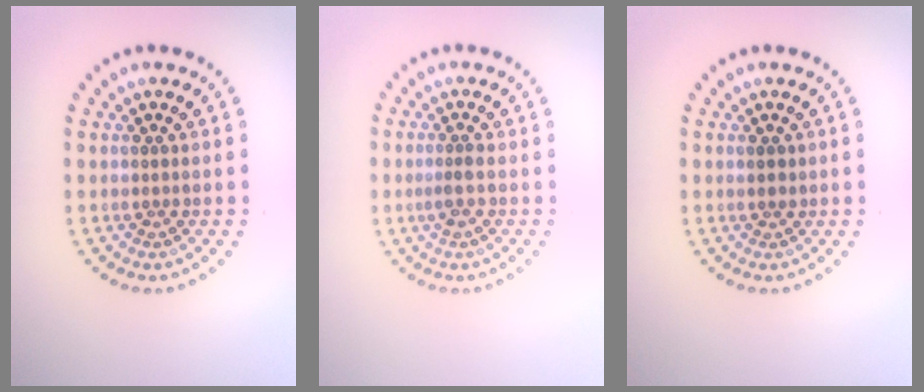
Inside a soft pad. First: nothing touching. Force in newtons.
{"total": 1.2, "press": 1.0, "slide": 0.7}
{"total": 0.8, "press": 0.7, "slide": 0.4}